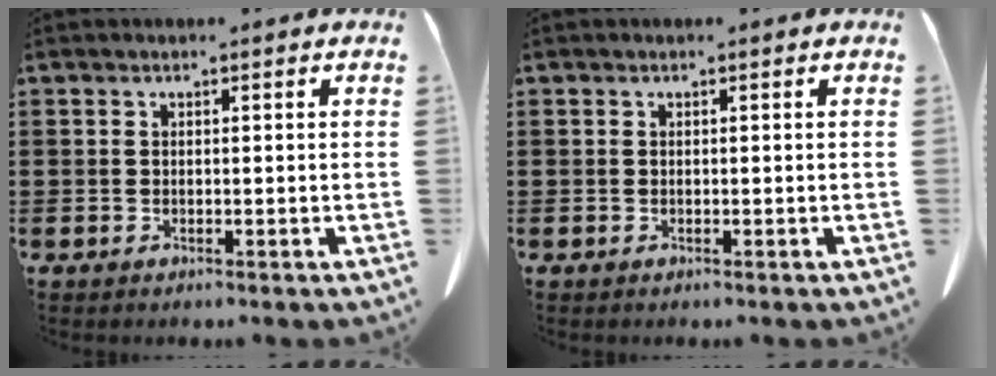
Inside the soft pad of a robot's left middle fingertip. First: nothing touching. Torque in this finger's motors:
{"motor_torque": [-0.01, 0.01, 0.00, 0.00]}